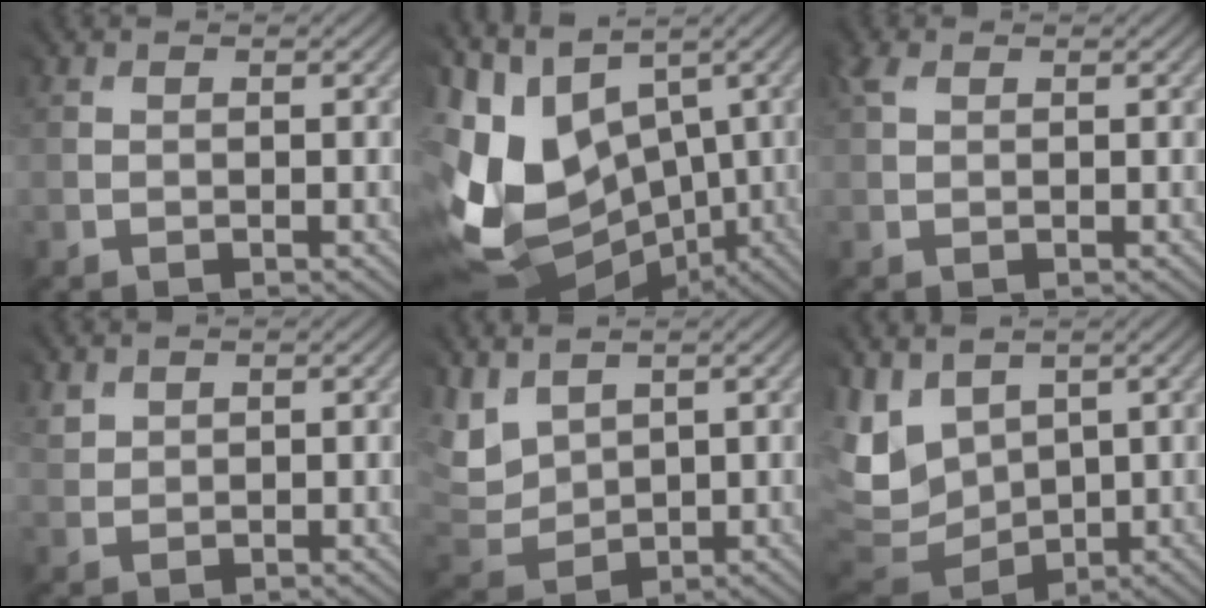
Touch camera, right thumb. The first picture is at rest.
{"total": 13.9, "force": [0.4, 9.9, 9.8], "torque": [-0.246, -0.012, 0.023]}
{"total": 2.7, "force": [1.4, 1.7, 1.6], "torque": [-0.049, 0.003, 0.020]}
{"total": 2.1, "force": [1.8, 0.7, -0.9], "torque": [0.000, 0.001, 0.039]}
{"total": 5.6, "force": [4.1, 3.4, 1.9], "torque": [-0.098, 0.009, 0.084]}
{"total": 9.4, "force": [3.1, 7.5, 4.8], "torque": [-0.183, -0.012, 0.093]}